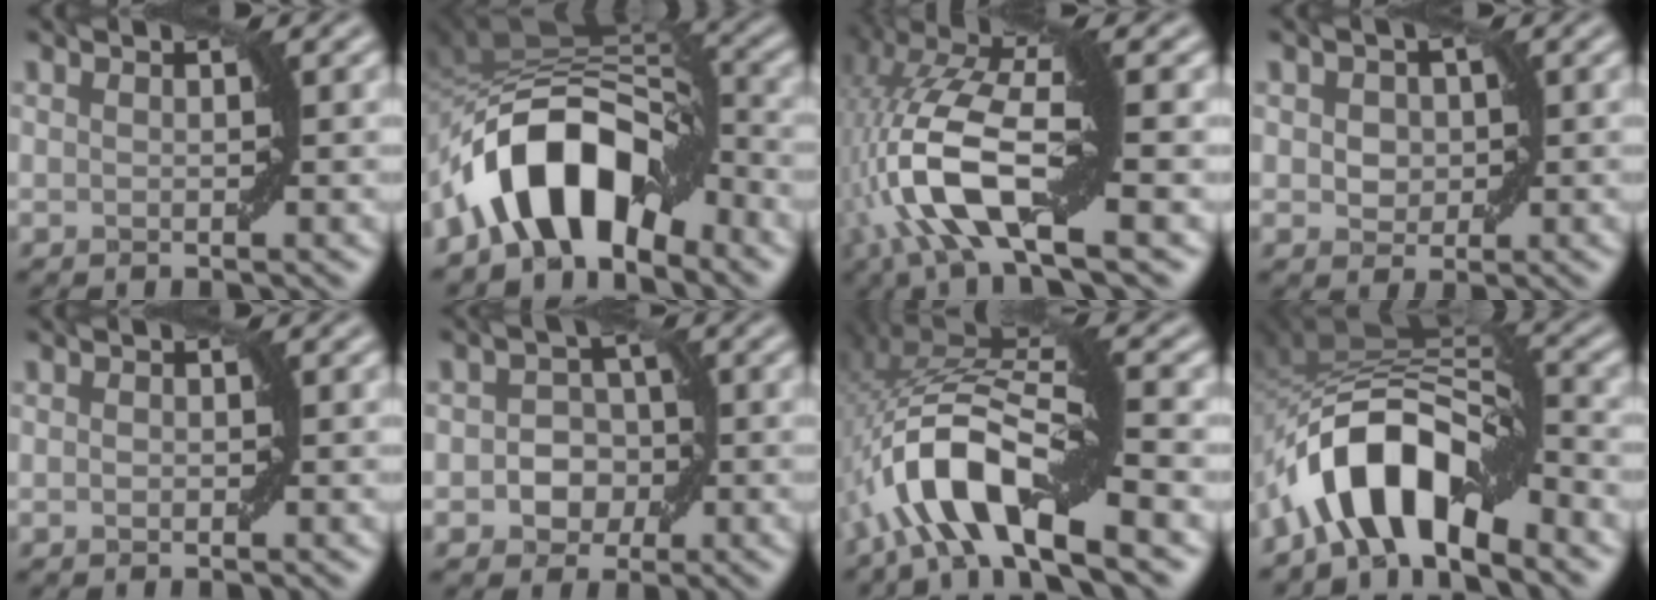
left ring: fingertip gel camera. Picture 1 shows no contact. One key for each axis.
{"total": 9.2, "fx": -5.3, "fy": 4.9, "fz": 5.8, "tx": -0.083, "ty": 0.016, "tz": -0.097}
{"total": 10.5, "fx": -2.5, "fy": 3.7, "fz": 9.5, "tx": -0.208, "ty": 0.013, "tz": -0.056}
{"total": 2.3, "fx": 0.3, "fy": 1.9, "fz": 1.2, "tx": -0.018, "ty": 0.002, "tz": 0.000}
{"total": 0.7, "fx": -0.1, "fy": 0.4, "fz": 0.5, "tx": -0.006, "ty": 0.002, "tz": -0.002}
{"total": 3.3, "fx": -0.8, "fy": 2.8, "fz": 1.7, "tx": 0.000, "ty": 0.001, "tz": -0.019}
{"total": 10.7, "fx": -3.9, "fy": 3.4, "fz": 9.3, "tx": -0.173, "ty": 0.023, "tz": -0.078}
{"total": 7.8, "fx": -5.0, "fy": 3.3, "fz": 5.1, "tx": -0.071, "ty": 0.013, "tz": -0.090}